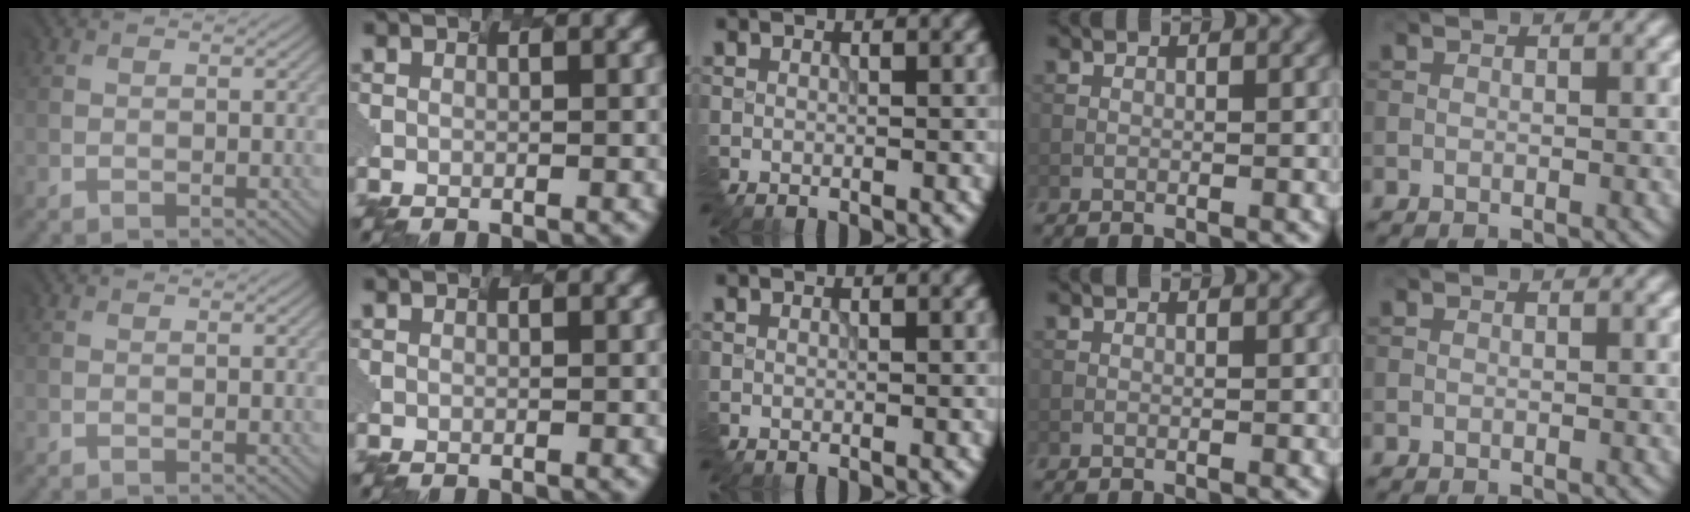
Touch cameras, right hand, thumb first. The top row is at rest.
{}